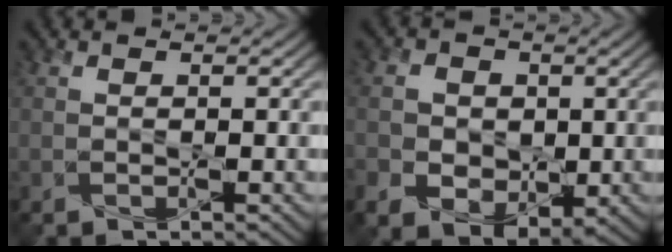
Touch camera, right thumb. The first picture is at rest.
{"total": 5.3, "force": [-0.5, 4.6, 2.7], "torque": [-0.069, -0.015, -0.014]}